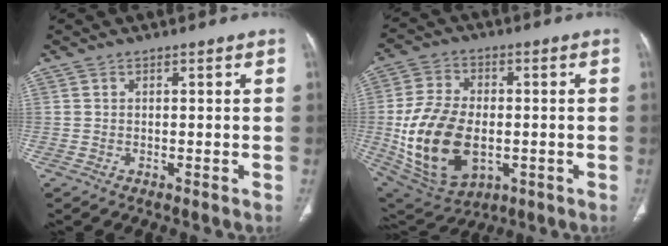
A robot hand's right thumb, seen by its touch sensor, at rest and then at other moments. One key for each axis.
{"total": 19.4, "fx": -2.8, "fy": 12.2, "fz": 14.9, "tx": -0.273, "ty": -0.002, "tz": -0.029}